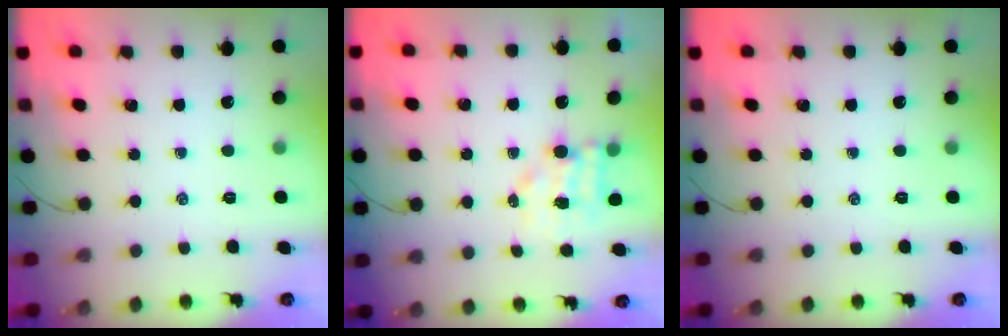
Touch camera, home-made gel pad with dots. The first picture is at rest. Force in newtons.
{"total": 5.5, "press": 5.5, "slide": 0.6}
{"total": 0.0}